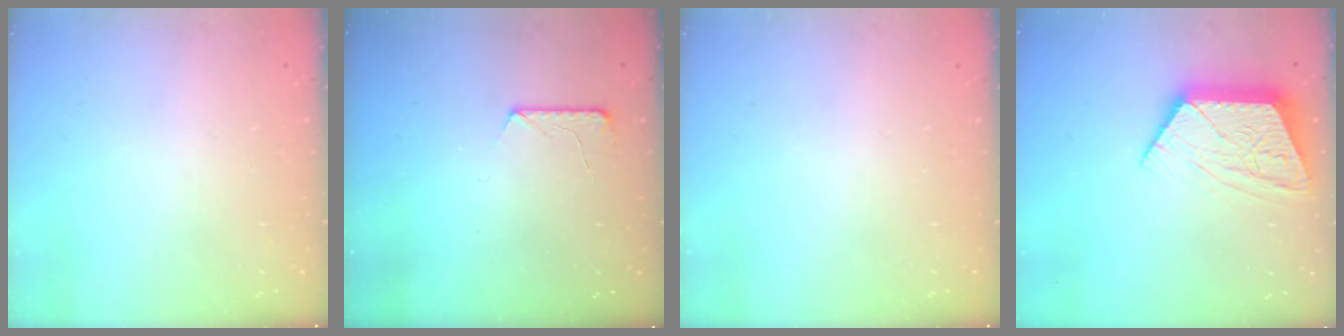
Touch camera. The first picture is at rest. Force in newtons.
{"total": 6.8, "press": 6.8, "slide": 0.6}
{"total": 0.0}
{"total": 13.9, "press": 13.9, "slide": 1.0}